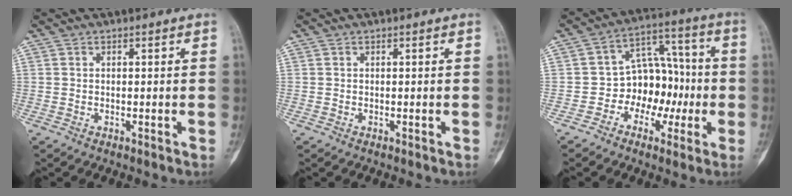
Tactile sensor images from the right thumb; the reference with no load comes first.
{"total": 0.0}
{"total": 11.0, "force": [-2.6, 8.5, 6.4], "torque": [-0.047, 0.051, -0.050]}